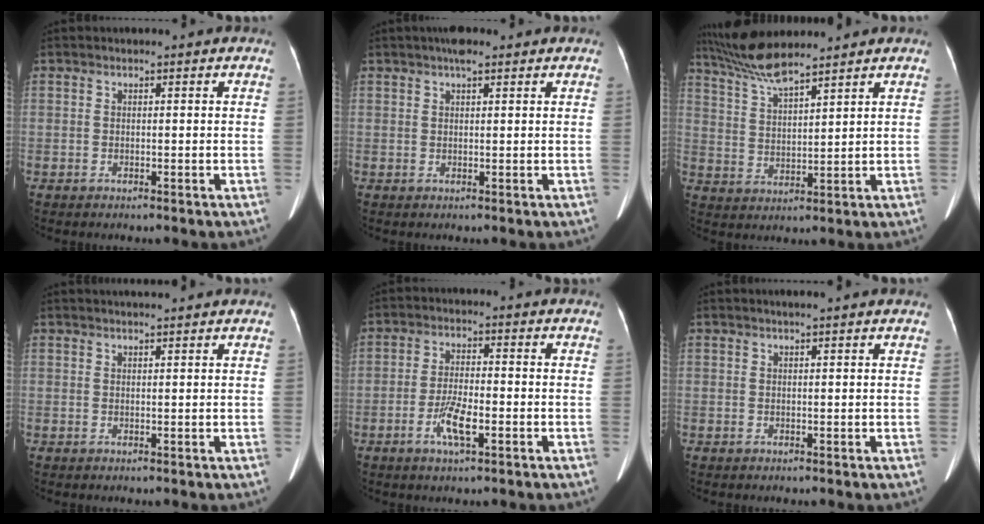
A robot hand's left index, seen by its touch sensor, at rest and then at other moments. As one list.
[{"total": 2.5, "force": [1.7, 0.6, 1.7], "torque": [-0.028, 0.013, 0.025]}, {"total": 8.1, "force": [7.4, 0.2, 3.5], "torque": [-0.079, 0.010, 0.146]}, {"total": 3.3, "force": [3.0, 0.0, 1.3], "torque": [-0.016, 0.018, 0.035]}, {"total": 5.3, "force": [-2.3, 1.1, 4.6], "torque": [-0.093, -0.003, -0.046]}, {"total": 2.6, "force": [2.2, -0.2, 1.4], "torque": [-0.013, 0.018, 0.026]}]